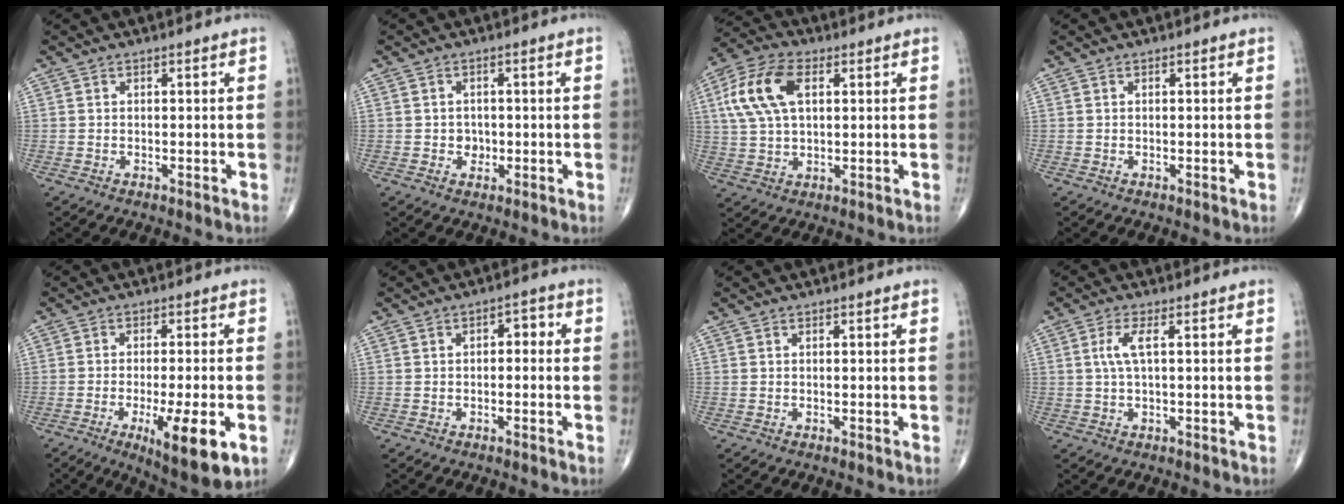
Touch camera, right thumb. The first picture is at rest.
{"total": 2.0, "force": [-0.4, 1.8, 0.8], "torque": [0.001, 0.004, -0.006]}
{"total": 12.6, "force": [3.5, 7.0, 9.9], "torque": [-0.205, 0.013, 0.064]}
{"total": 0.0}
{"total": 12.4, "force": [-4.6, 2.8, 11.2], "torque": [-0.171, -0.013, -0.062]}
{"total": 2.8, "force": [0.0, 1.8, 2.2], "torque": [-0.018, 0.014, -0.009]}
{"total": 0.0}
{"total": 3.3, "force": [0.6, 0.6, 3.2], "torque": [-0.086, 0.008, 0.013]}